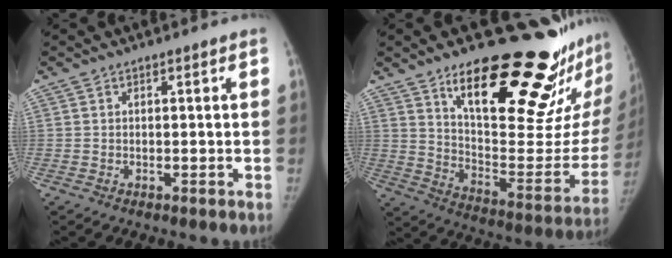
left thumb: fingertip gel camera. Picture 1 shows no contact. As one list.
[{"total": 30.9, "force": [20.3, 9.6, 21.2], "torque": [-0.247, -0.107, 0.306]}]